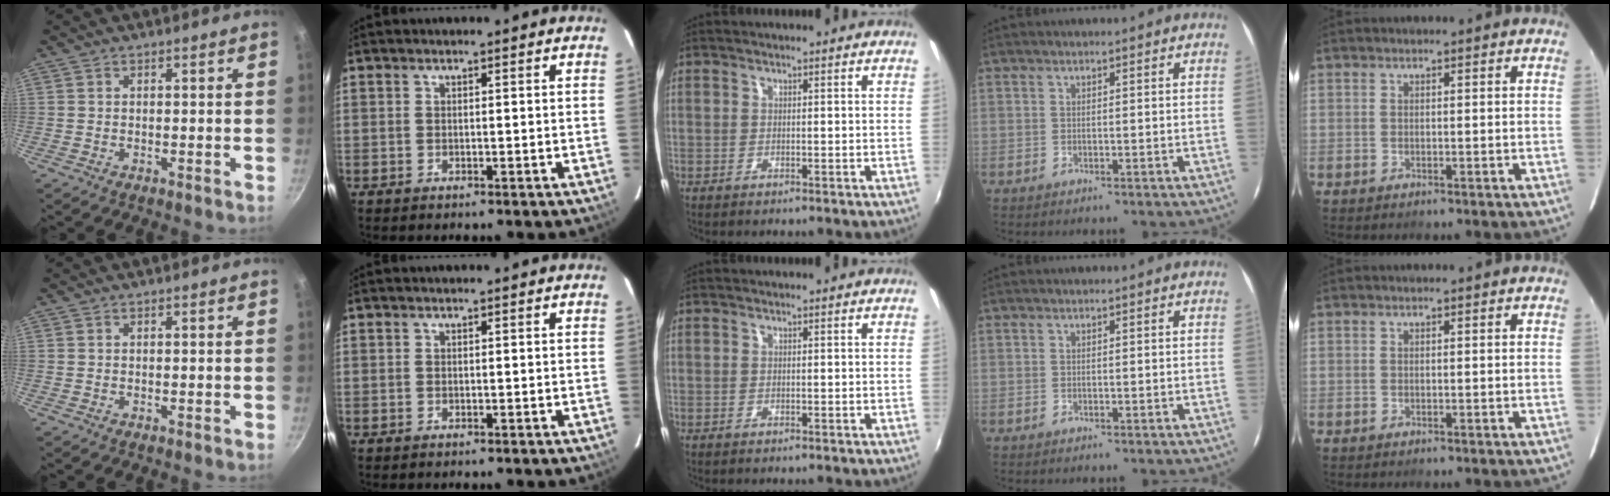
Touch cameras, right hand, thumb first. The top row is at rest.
{}